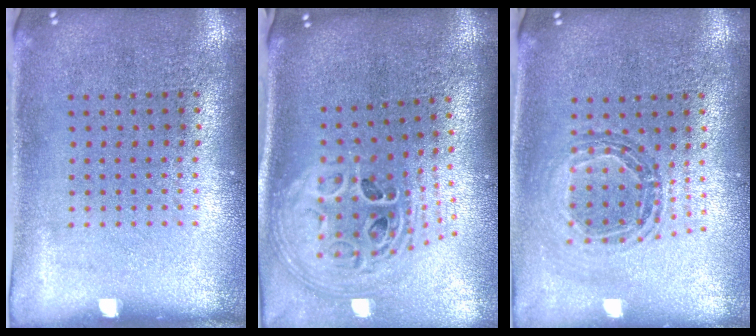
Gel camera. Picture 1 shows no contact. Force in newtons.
{"total": 2.9, "press": 2.0, "slide": 2.1}
{"total": 0.8, "press": 0.8, "slide": 0.1}